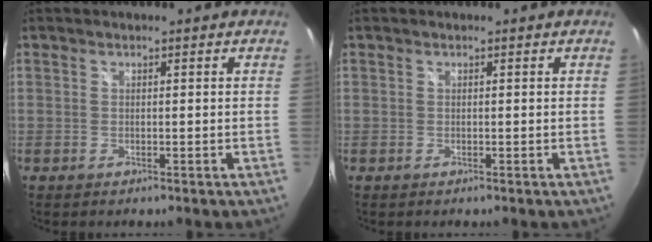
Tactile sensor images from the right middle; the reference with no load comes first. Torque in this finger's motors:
{"motor_torque": [0.38, -0.44, 0.01, 0.00]}